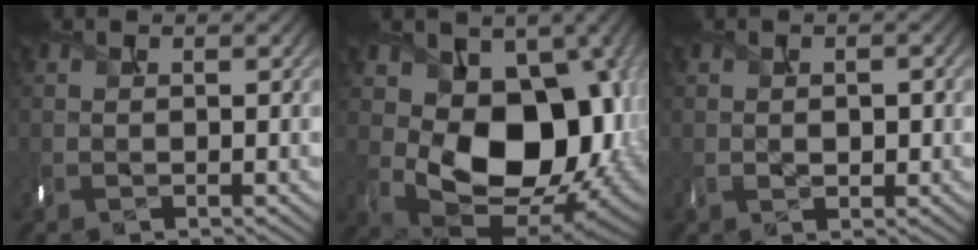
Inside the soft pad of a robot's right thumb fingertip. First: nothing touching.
{"total": 15.3, "force": [0.5, 10.8, 10.8], "torque": [-0.155, -0.050, 0.031]}
{"total": 2.8, "force": [0.1, 1.9, 2.1], "torque": [-0.035, 0.001, 0.014]}